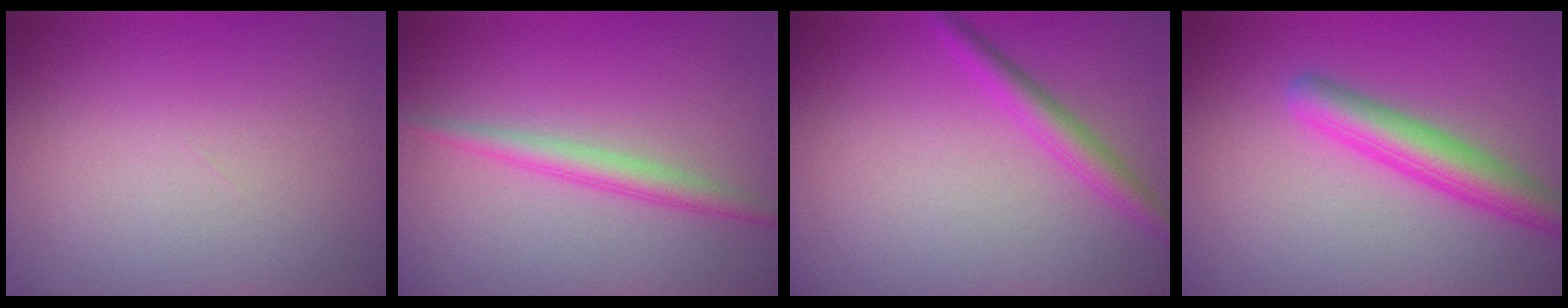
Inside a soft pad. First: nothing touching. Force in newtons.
{"total": 2.3, "press": 2.3, "slide": 0.1}
{"total": 2.4, "press": 2.4, "slide": 0.1}
{"total": 4.5, "press": 4.5, "slide": 0.2}